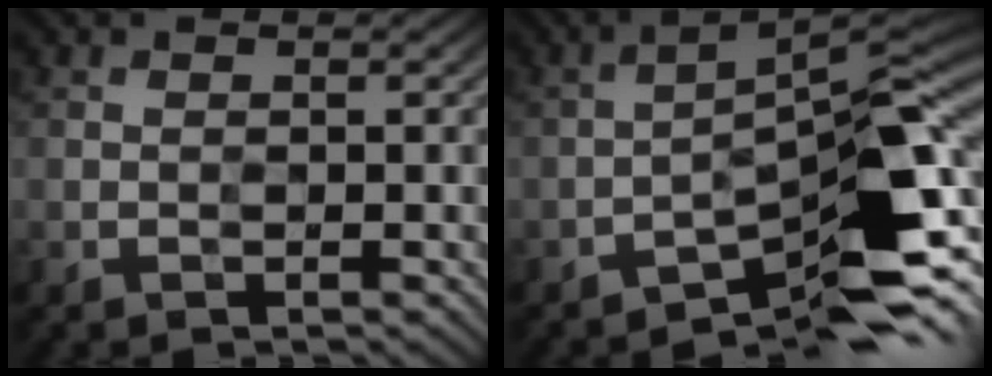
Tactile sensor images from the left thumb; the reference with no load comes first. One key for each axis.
{"total": 9.0, "fx": -6.3, "fy": 1.8, "fz": 6.1, "tx": -0.079, "ty": 0.014, "tz": -0.106}